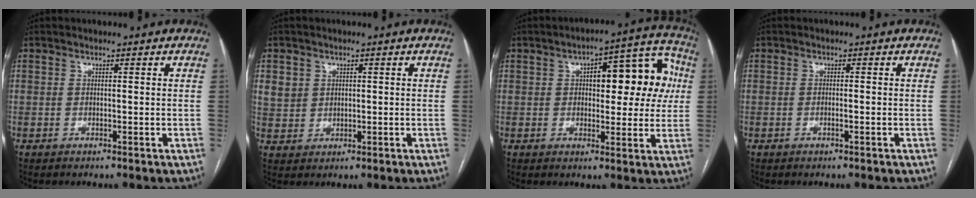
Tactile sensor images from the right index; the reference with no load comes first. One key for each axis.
{"total": 4.0, "fx": 1.3, "fy": 3.7, "fz": 0.9, "tx": -0.020, "ty": 0.007, "tz": 0.035}
{"total": 13.6, "fx": 2.6, "fy": 5.5, "fz": 12.1, "tx": -0.139, "ty": 0.046, "tz": 0.035}
{"total": 0.7, "fx": -0.4, "fy": 0.0, "fz": 0.6, "tx": -0.017, "ty": 0.000, "tz": -0.005}